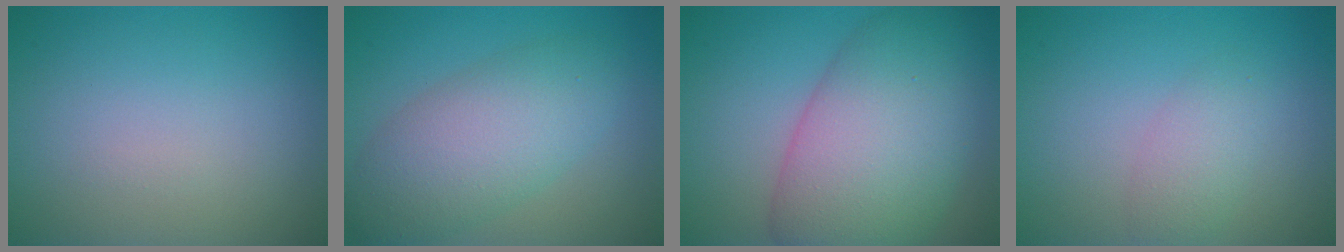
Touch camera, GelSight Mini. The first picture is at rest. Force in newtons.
{"total": 6.5, "press": 6.5, "slide": 0.2}
{"total": 11.1, "press": 11.1, "slide": 0.2}
{"total": 2.2, "press": 2.2, "slide": 0.2}